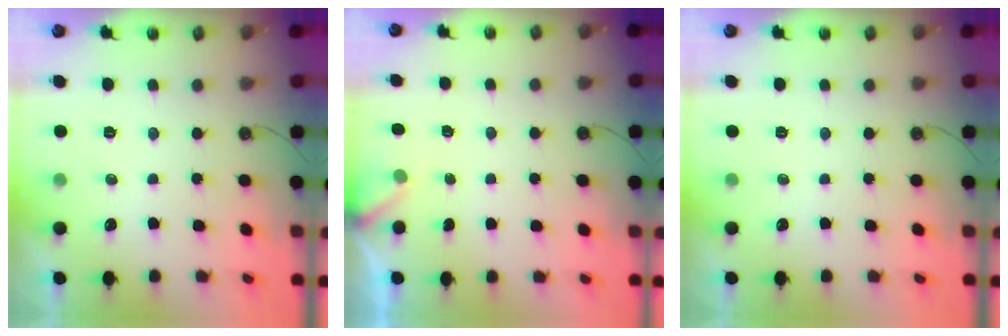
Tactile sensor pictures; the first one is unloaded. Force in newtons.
{"total": 1.7, "press": 1.7, "slide": 0.1}
{"total": 0.0}